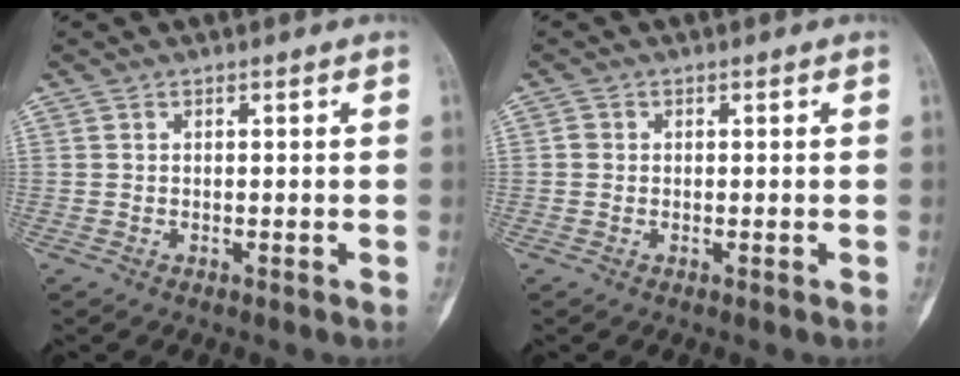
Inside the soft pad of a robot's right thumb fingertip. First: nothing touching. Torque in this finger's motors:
{"motor_torque": [0.31, 0.18, 0.17, -0.29, 0.03]}